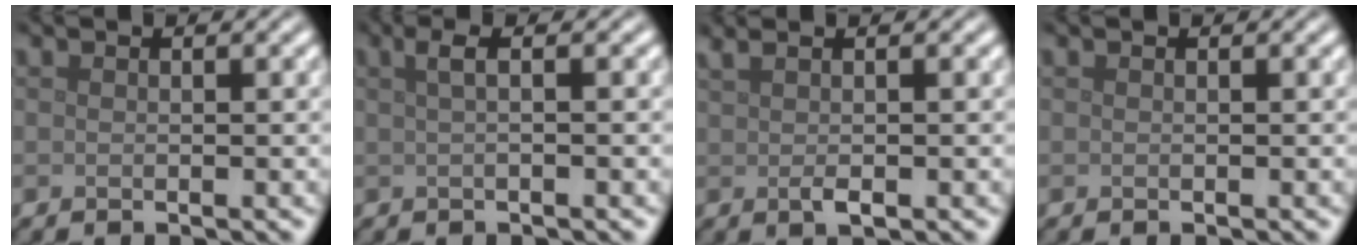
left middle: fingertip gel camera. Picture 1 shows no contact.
{"total": 2.0, "force": [0.5, 0.6, 1.9], "torque": [-0.029, 0.009, 0.004]}
{"total": 2.2, "force": [0.6, 0.6, 2.0], "torque": [-0.039, 0.004, 0.013]}
{"total": 0.0}